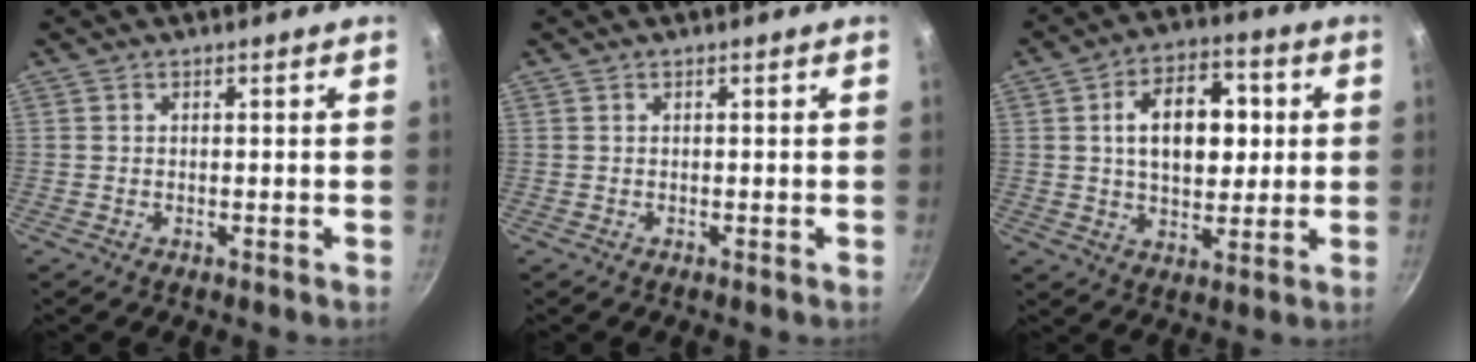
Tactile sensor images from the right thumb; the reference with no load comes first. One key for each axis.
{"total": 0.0}
{"total": 14.5, "fx": 2.2, "fy": 9.2, "fz": 11.0, "tx": -0.132, "ty": 0.008, "tz": 0.030}